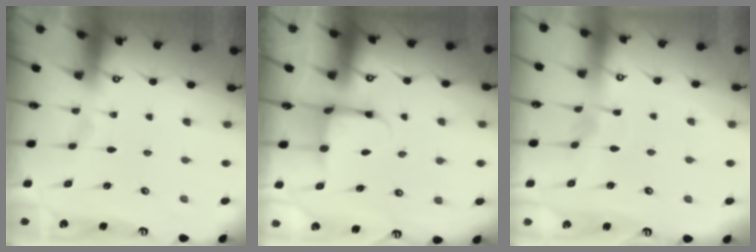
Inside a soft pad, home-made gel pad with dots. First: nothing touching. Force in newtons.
{"total": 3.8, "press": 3.6, "slide": 1.3}
{"total": 2.3, "press": 2.3, "slide": 0.3}